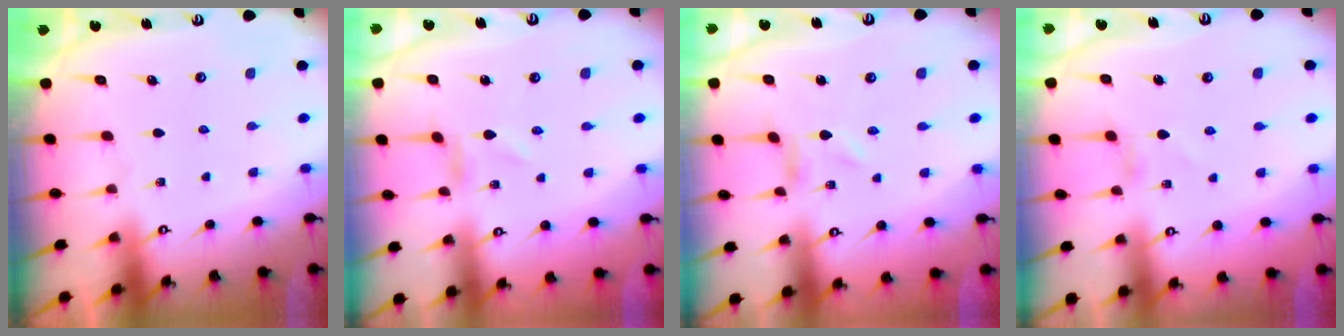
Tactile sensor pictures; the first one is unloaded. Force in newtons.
{"total": 0.0}
{"total": 0.5, "press": 0.5, "slide": 0.2}
{"total": 2.1, "press": 2.1, "slide": 0.4}